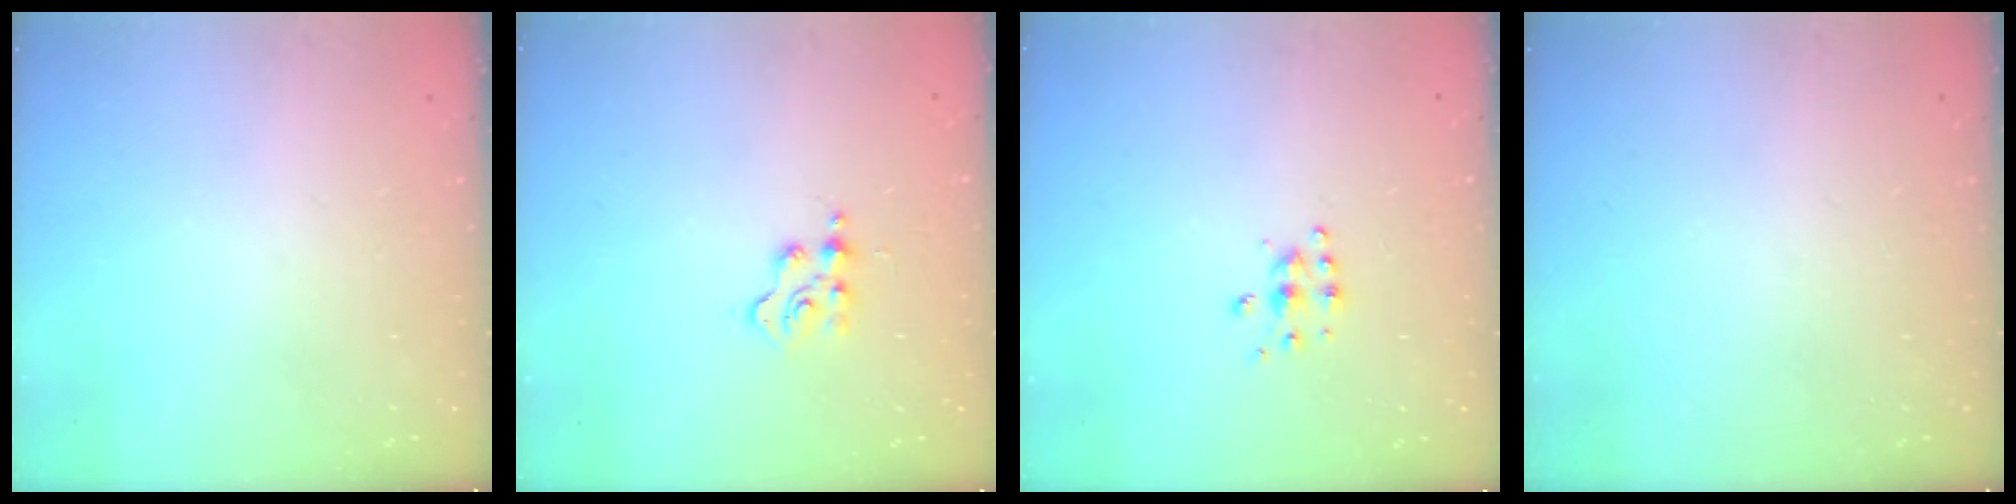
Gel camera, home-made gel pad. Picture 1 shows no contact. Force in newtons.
{"total": 2.7, "press": 2.7, "slide": 0.3}
{"total": 5.4, "press": 5.4, "slide": 0.6}
{"total": 0.0}